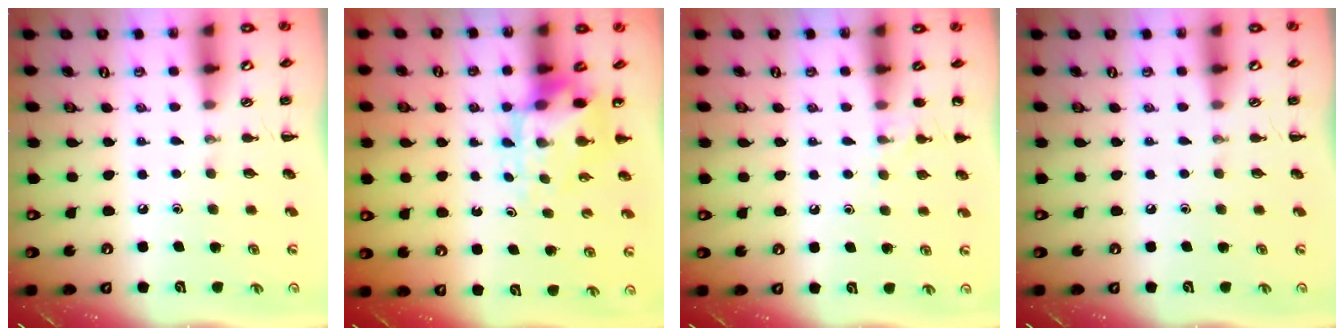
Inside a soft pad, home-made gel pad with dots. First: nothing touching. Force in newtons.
{"total": 6.0, "press": 5.9, "slide": 1.3}
{"total": 5.6, "press": 5.4, "slide": 1.6}
{"total": 0.0}